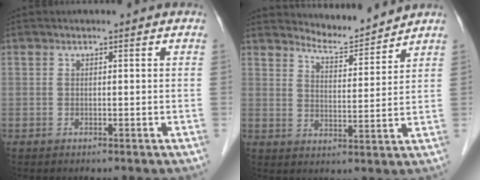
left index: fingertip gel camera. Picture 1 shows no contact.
{"total": 5.7, "force": [5.7, -0.3, -0.3], "torque": [-0.007, -0.011, 0.096]}